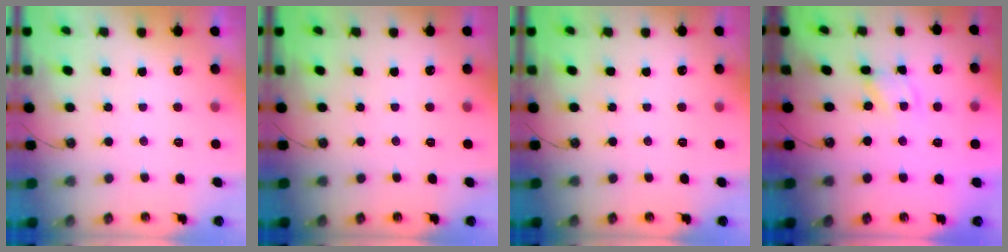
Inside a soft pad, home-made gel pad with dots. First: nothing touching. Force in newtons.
{"total": 1.2, "press": 1.1, "slide": 0.3}
{"total": 0.0}
{"total": 3.1, "press": 3.1, "slide": 0.1}